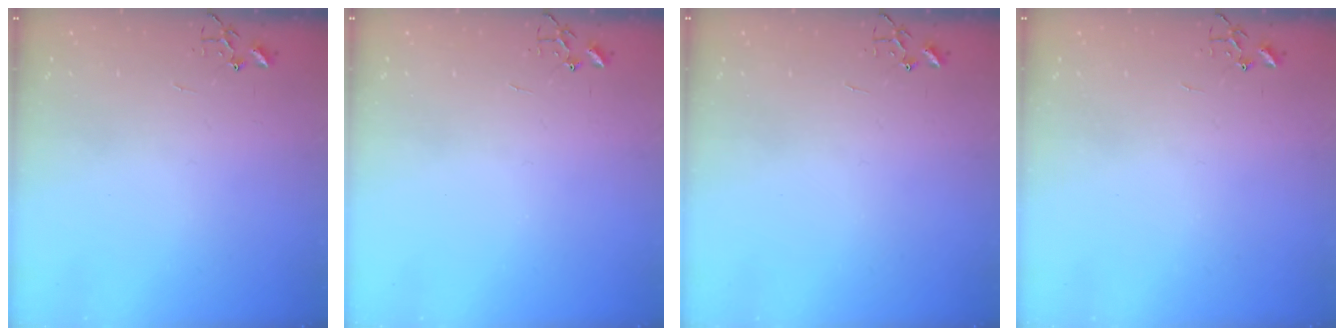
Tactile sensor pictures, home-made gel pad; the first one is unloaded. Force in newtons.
{"total": 0.0}
{"total": 0.0}
{"total": 0.0}